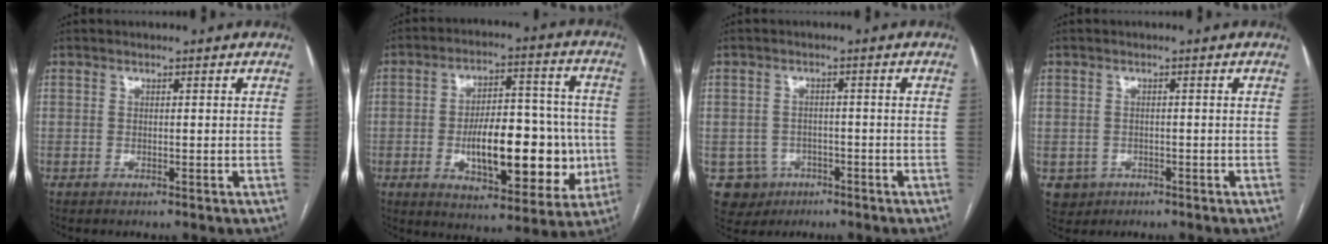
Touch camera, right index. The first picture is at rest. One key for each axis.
{"total": 17.5, "fx": -3.1, "fy": 7.2, "fz": 15.6, "tx": -0.230, "ty": 0.021, "tz": -0.038}
{"total": 5.2, "fx": -2.2, "fy": 4.7, "fz": 0.3, "tx": -0.002, "ty": 0.011, "tz": -0.029}
{"total": 3.3, "fx": -1.3, "fy": 3.0, "fz": 0.3, "tx": 0.000, "ty": 0.006, "tz": -0.016}